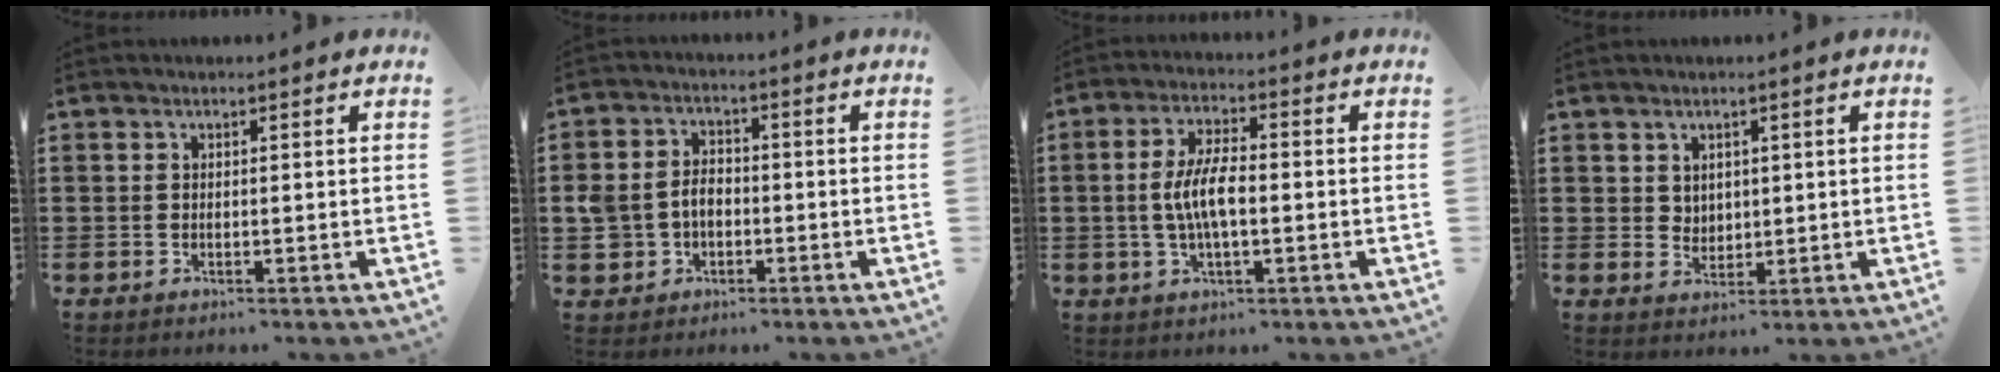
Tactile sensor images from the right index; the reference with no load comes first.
{"total": 4.5, "force": [-0.9, 3.6, 2.6], "torque": [-0.078, 0.001, -0.024]}
{"total": 6.9, "force": [-0.6, 2.4, 6.4], "torque": [-0.141, -0.003, -0.020]}
{"total": 2.6, "force": [1.5, 2.1, 0.3], "torque": [-0.015, 0.010, 0.028]}